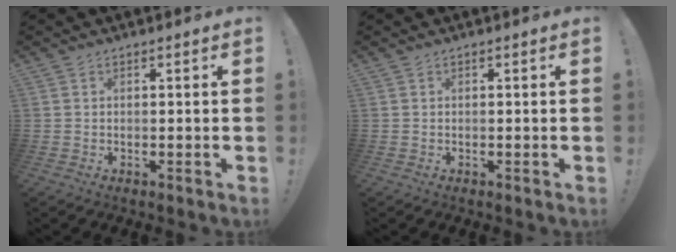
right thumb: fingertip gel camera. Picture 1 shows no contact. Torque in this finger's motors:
{"motor_torque": [-0.14, -0.13, -0.09, -0.01, -0.03]}